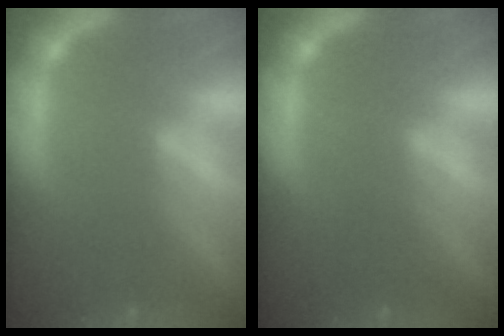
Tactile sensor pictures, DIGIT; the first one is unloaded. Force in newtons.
{"total": 1.5}